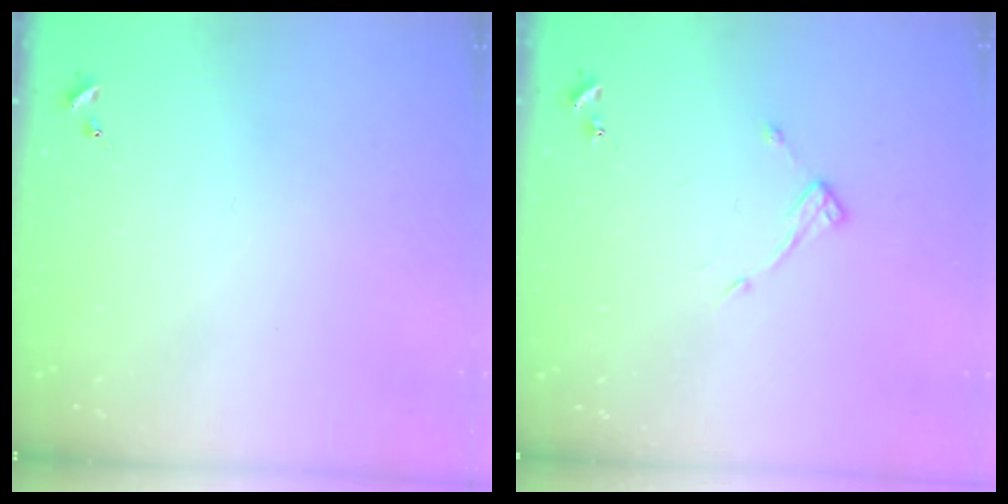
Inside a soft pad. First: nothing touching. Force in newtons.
{"total": 7.1, "press": 7.1, "slide": 0.5}